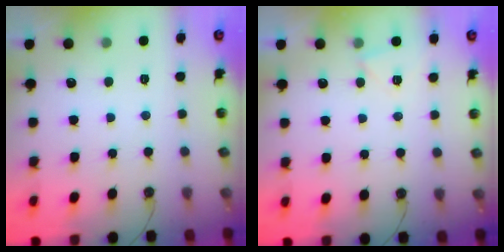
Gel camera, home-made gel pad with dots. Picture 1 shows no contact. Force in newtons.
{"total": 4.4, "press": 3.4, "slide": 2.8}